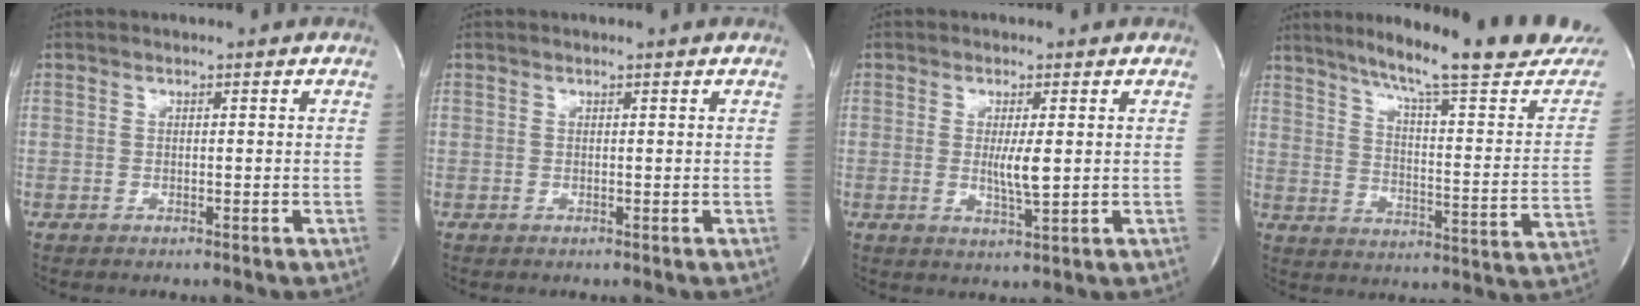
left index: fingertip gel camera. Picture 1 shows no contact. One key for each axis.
{"total": 0.5, "fx": 0.5, "fy": -0.1, "fz": 0.1, "tx": -0.008, "ty": -0.004, "tz": 0.008}
{"total": 3.6, "fx": 0.1, "fy": 0.3, "fz": 3.5, "tx": -0.069, "ty": -0.012, "tz": 0.003}
{"total": 23.7, "fx": 20.6, "fy": 0.8, "fz": 11.8, "tx": -0.173, "ty": -0.070, "tz": 0.266}